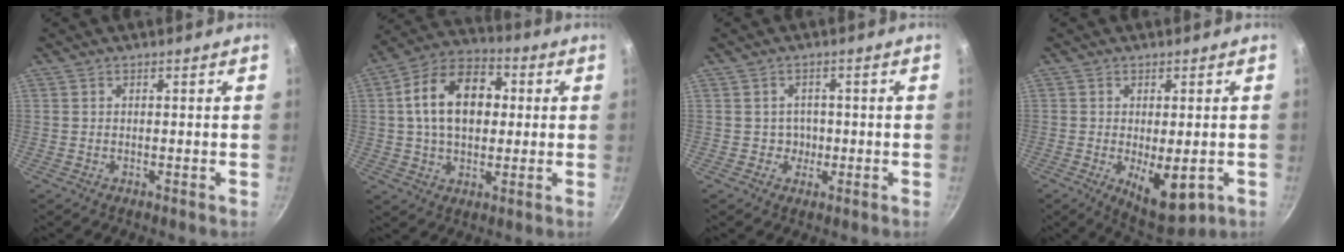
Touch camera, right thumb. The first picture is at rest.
{"total": 15.9, "force": [2.2, 10.7, 11.5], "torque": [-0.159, 0.024, 0.023]}
{"total": 2.4, "force": [-0.3, 2.3, 0.5], "torque": [0.015, 0.002, -0.005]}
{"total": 9.1, "force": [-2.3, 3.9, 7.9], "torque": [-0.104, -0.009, -0.017]}